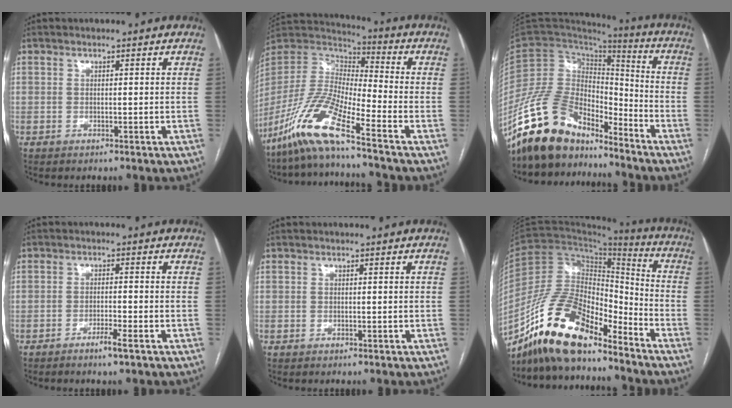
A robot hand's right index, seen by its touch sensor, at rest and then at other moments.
{"total": 13.9, "force": [-9.4, 0.7, 10.2], "torque": [-0.218, -0.014, -0.185]}
{"total": 16.3, "force": [-13.1, 6.6, 7.1], "torque": [-0.143, 0.036, -0.243]}
{"total": 2.8, "force": [-1.9, -0.2, 2.0], "torque": [-0.037, -0.003, -0.034]}
{"total": 0.0}
{"total": 17.3, "force": [-13.5, 5.6, 9.4], "torque": [-0.174, 0.020, -0.249]}